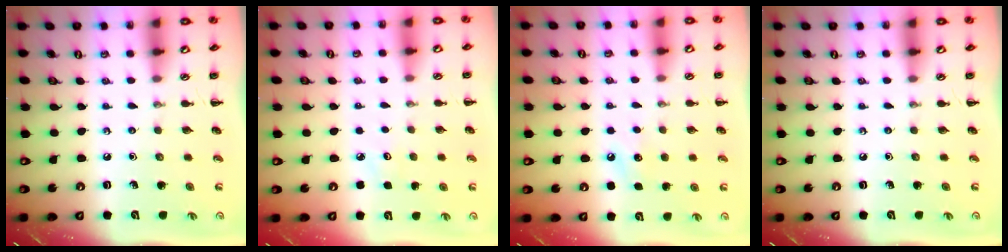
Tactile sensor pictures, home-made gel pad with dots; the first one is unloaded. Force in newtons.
{"total": 2.8, "press": 2.7, "slide": 0.8}
{"total": 6.3, "press": 6.0, "slide": 1.6}
{"total": 0.0}